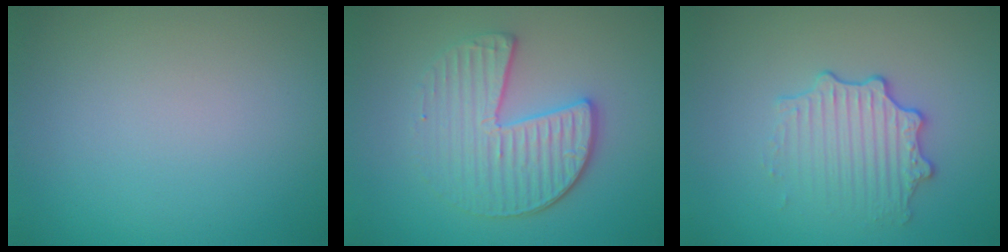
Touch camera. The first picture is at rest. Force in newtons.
{"total": 4.0, "press": 3.5, "slide": 2.0}
{"total": 3.0, "press": 2.7, "slide": 1.1}